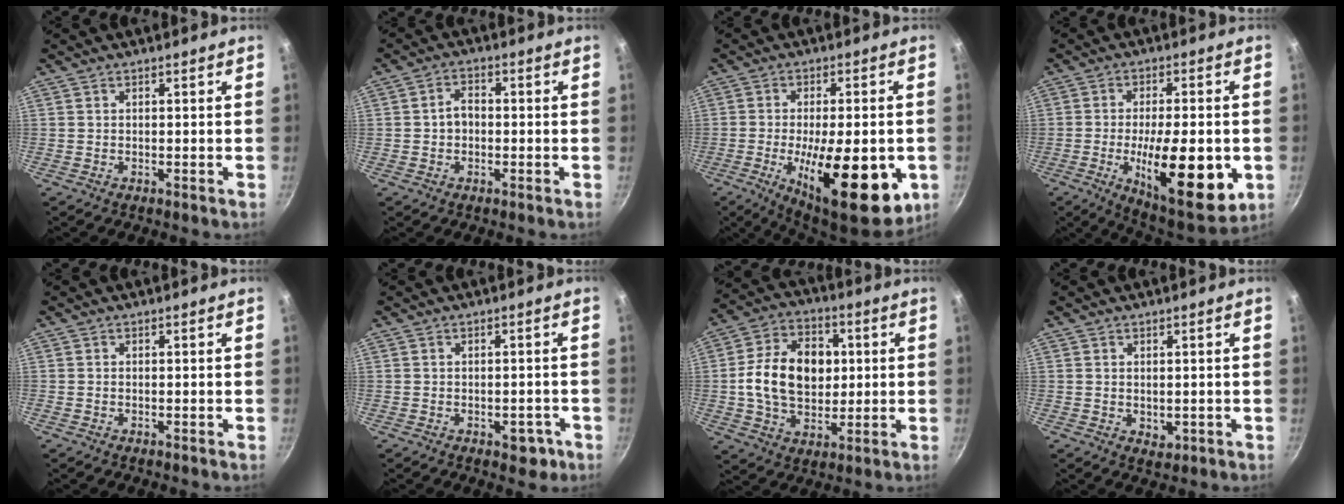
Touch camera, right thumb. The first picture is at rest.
{"total": 3.6, "force": [-0.4, 2.6, 2.4], "torque": [-0.025, 0.015, -0.010]}
{"total": 20.5, "force": [-5.7, 7.5, 18.2], "torque": [-0.248, 0.000, -0.074]}
{"total": 19.3, "force": [-4.2, 6.8, 17.6], "torque": [-0.248, -0.002, -0.058]}
{"total": 0.0}
{"total": 3.9, "force": [-1.7, 2.3, 2.6], "torque": [-0.010, 0.018, -0.010]}
{"total": 16.4, "force": [1.4, 11.7, 11.4], "torque": [-0.166, 0.014, 0.017]}
{"total": 1.9, "force": [0.3, 1.4, 1.2], "torque": [-0.015, -0.006, 0.006]}